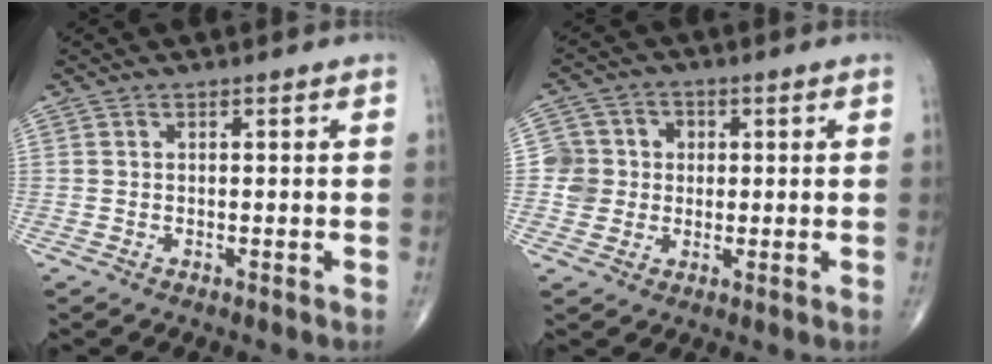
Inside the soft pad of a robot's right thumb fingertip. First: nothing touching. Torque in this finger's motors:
{"motor_torque": [0.27, 0.55, 0.38, 0.13, 0.00]}